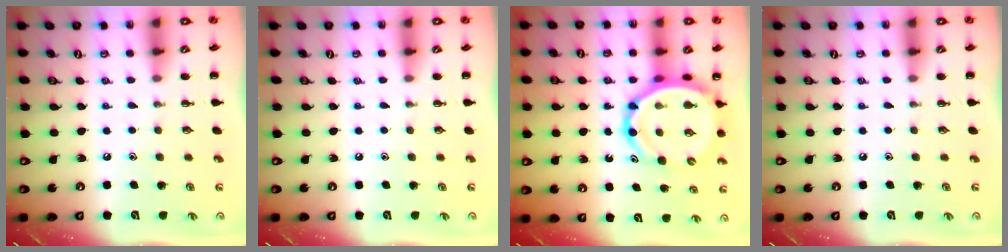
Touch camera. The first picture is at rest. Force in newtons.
{"total": 0.0}
{"total": 13.7, "press": 13.1, "slide": 4.0}
{"total": 0.0}